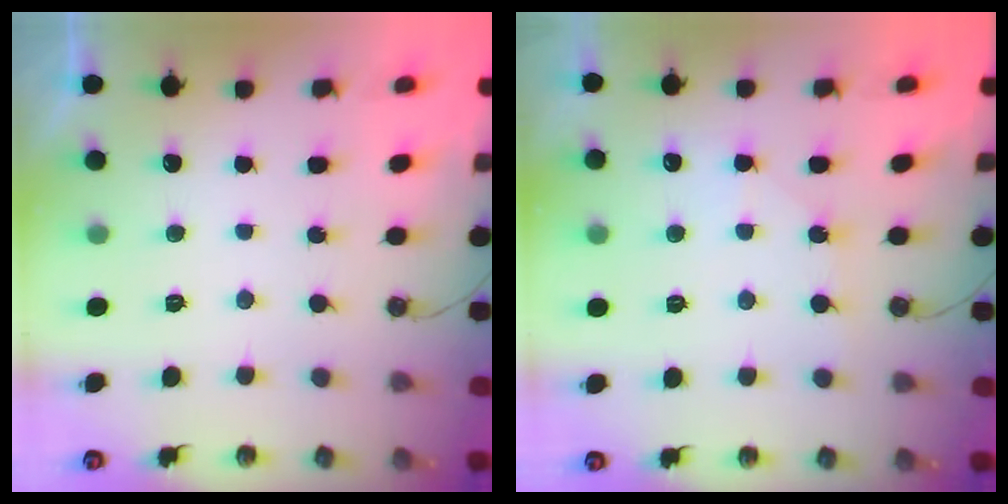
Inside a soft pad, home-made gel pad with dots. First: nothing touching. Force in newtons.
{"total": 5.8, "press": 5.7, "slide": 0.7}